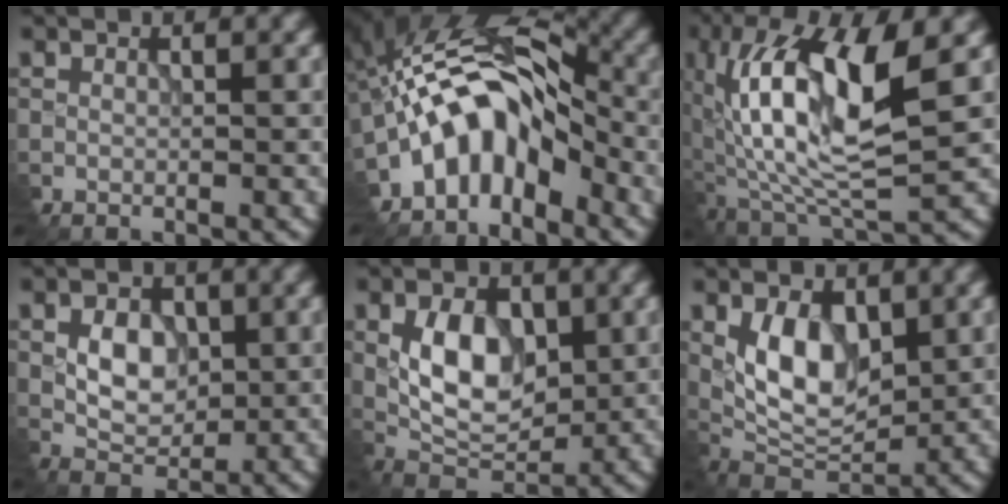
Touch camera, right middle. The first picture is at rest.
{"total": 9.1, "force": [-4.5, 4.8, 6.3], "torque": [-0.092, 0.030, -0.095]}
{"total": 13.2, "force": [1.1, 5.3, 12.0], "torque": [-0.221, 0.010, 0.019]}
{"total": 3.6, "force": [-0.4, 2.6, 2.5], "torque": [-0.042, -0.002, -0.004]}
{"total": 6.2, "force": [0.0, 4.0, 4.8], "torque": [-0.084, -0.004, 0.005]}
{"total": 5.7, "force": [0.8, 3.4, 4.5], "torque": [-0.079, -0.008, 0.021]}